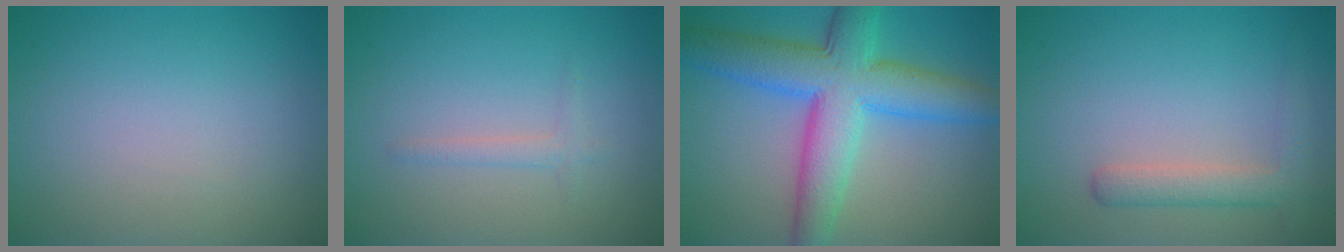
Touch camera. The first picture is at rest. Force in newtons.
{"total": 1.2, "press": 1.2, "slide": 0.0}
{"total": 9.1, "press": 9.1, "slide": 0.1}
{"total": 2.8, "press": 2.8, "slide": 0.2}